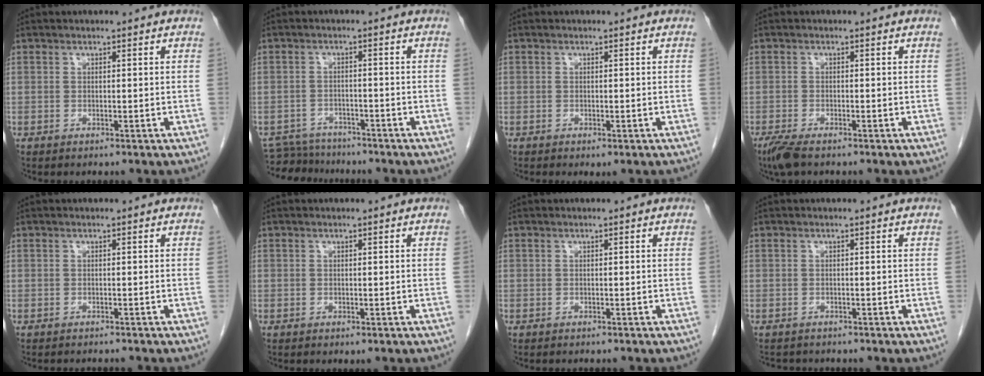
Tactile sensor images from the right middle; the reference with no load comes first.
{"total": 6.2, "force": [-6.0, 1.7, 0.1], "torque": [-0.001, -0.001, -0.099]}
{"total": 0.7, "force": [-0.4, 0.3, 0.6], "torque": [-0.011, -0.004, -0.001]}
{"total": 3.5, "force": [-2.6, 0.8, 2.2], "torque": [-0.050, -0.011, -0.046]}
{"total": 3.0, "force": [-2.9, 0.4, 0.8], "torque": [-0.007, -0.004, -0.034]}
{"total": 0.0}
{"total": 1.6, "force": [-1.5, 0.3, 0.6], "torque": [-0.011, -0.002, -0.016]}
{"total": 3.0, "force": [-2.7, 0.9, 0.6], "torque": [-0.011, -0.008, -0.038]}